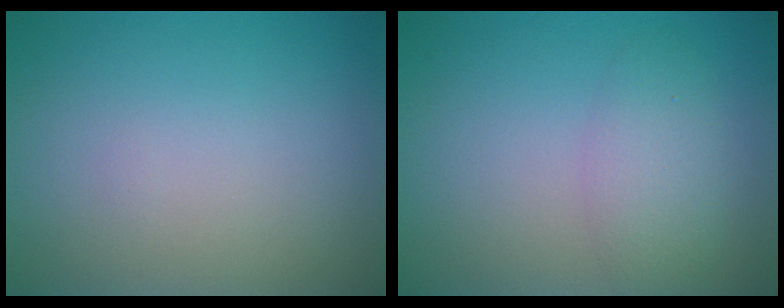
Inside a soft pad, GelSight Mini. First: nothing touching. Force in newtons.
{"total": 1.8, "press": 1.8, "slide": 0.2}